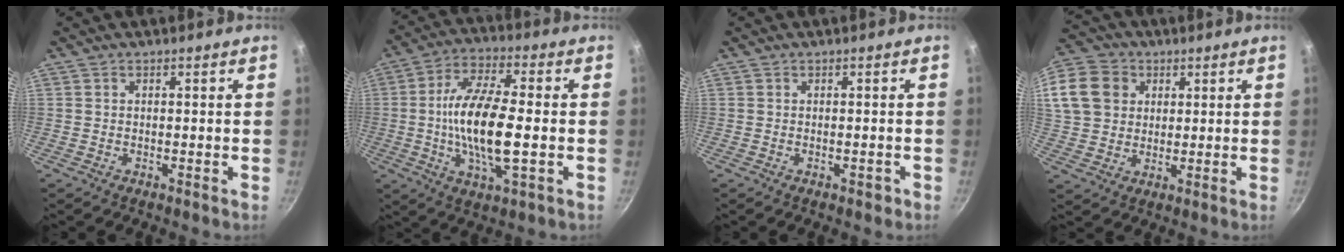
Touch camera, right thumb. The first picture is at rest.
{"total": 15.5, "force": [-1.2, 5.4, 14.4], "torque": [-0.273, 0.014, -0.030]}
{"total": 1.2, "force": [-0.6, 0.6, 0.8], "torque": [-0.003, 0.008, -0.005]}
{"total": 21.1, "force": [6.7, 17.2, 10.2], "torque": [-0.247, 0.041, 0.124]}